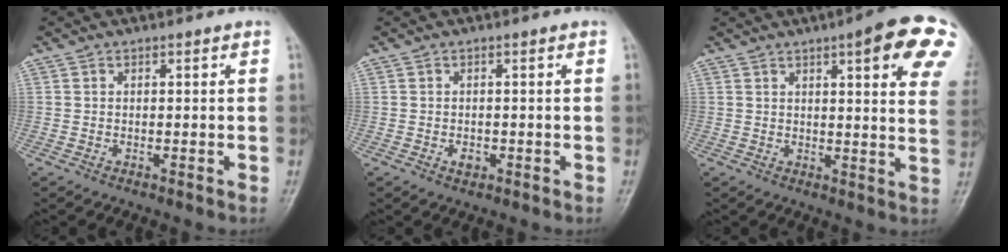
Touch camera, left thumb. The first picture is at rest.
{"total": 1.5, "force": [-0.5, 1.0, 0.9], "torque": [-0.011, 0.001, -0.006]}
{"total": 16.8, "force": [7.8, 3.8, 14.4], "torque": [-0.158, -0.021, 0.086]}